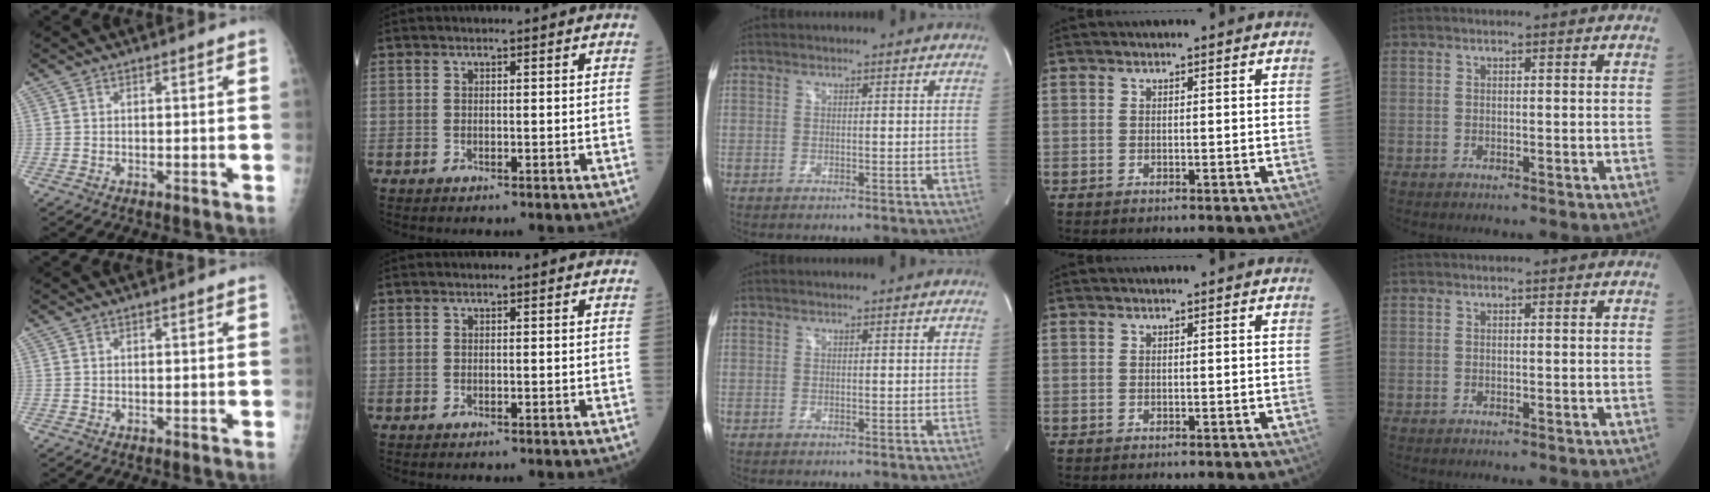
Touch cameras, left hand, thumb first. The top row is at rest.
{}